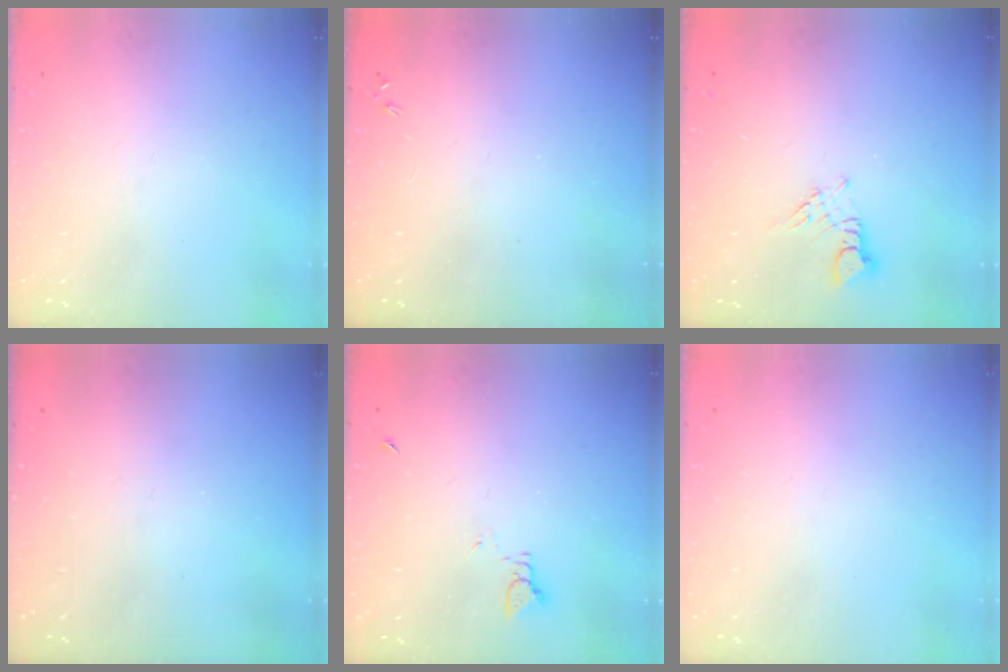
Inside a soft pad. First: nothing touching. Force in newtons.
{"total": 0.0}
{"total": 2.9, "press": 2.9, "slide": 0.3}
{"total": 0.0}
{"total": 1.7, "press": 1.7, "slide": 0.2}
{"total": 0.0}